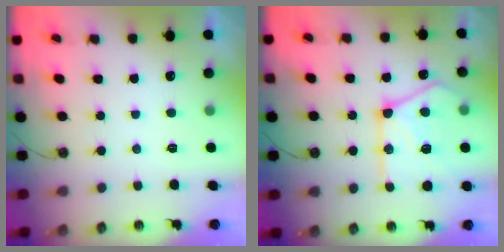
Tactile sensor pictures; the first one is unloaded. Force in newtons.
{"total": 20.8, "press": 20.7, "slide": 2.1}